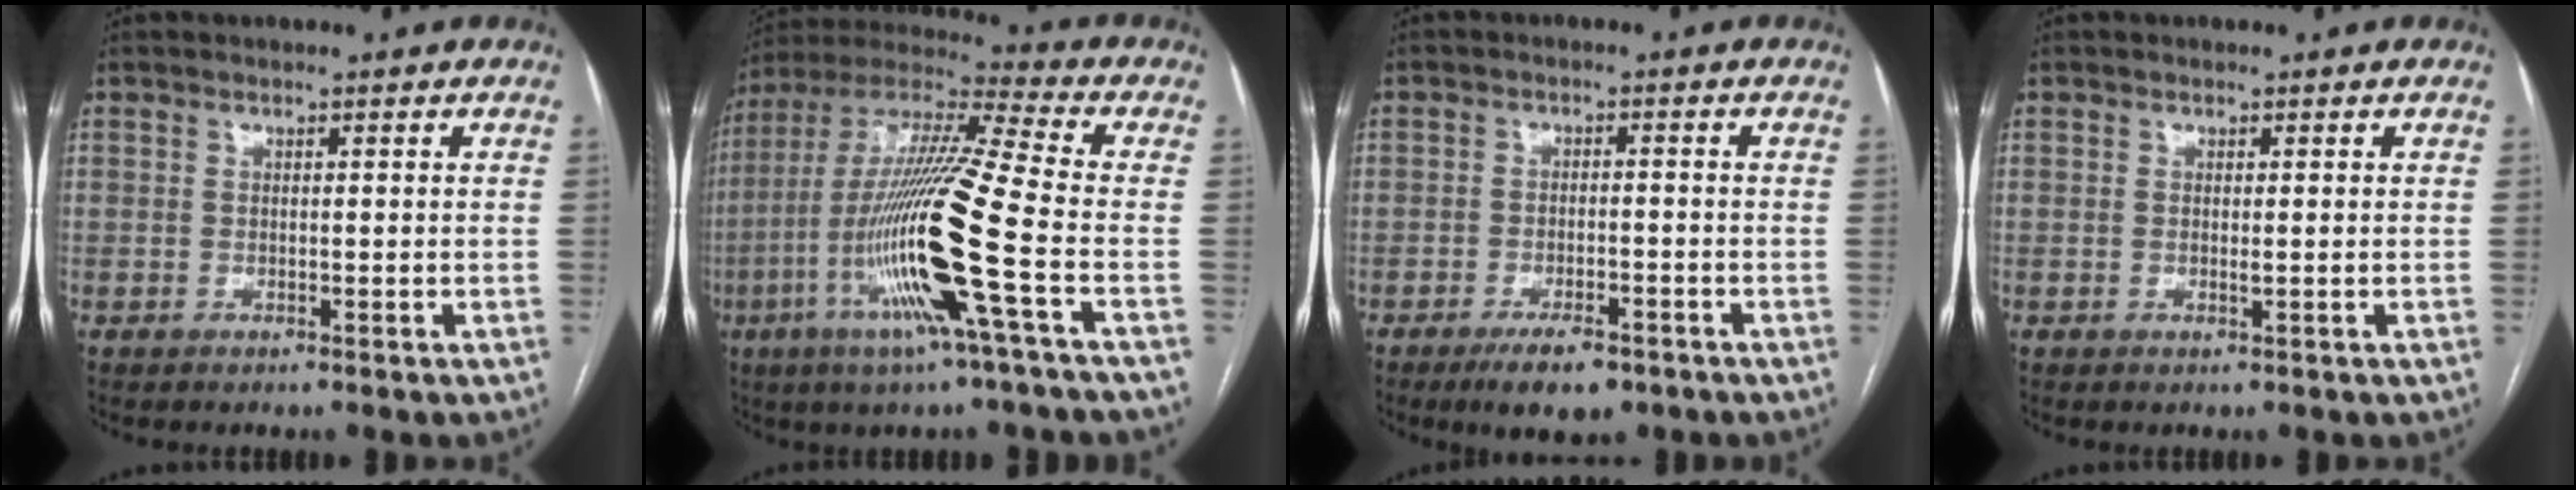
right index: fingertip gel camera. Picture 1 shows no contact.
{"total": 19.6, "force": [-6.0, -0.6, 18.6], "torque": [-0.387, -0.020, -0.127]}
{"total": 6.3, "force": [-4.2, 2.2, 4.1], "torque": [-0.069, -0.005, -0.062]}
{"total": 0.5, "force": [0.1, 0.0, 0.5], "torque": [-0.011, -0.003, 0.001]}